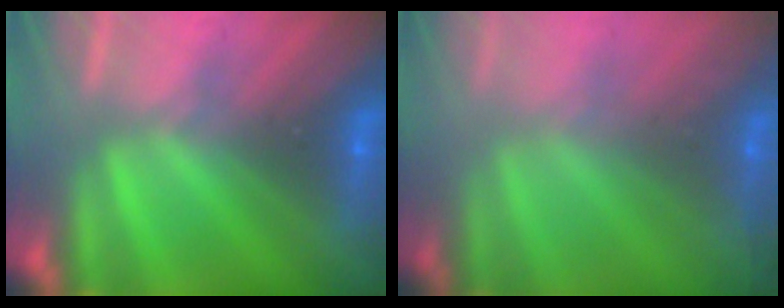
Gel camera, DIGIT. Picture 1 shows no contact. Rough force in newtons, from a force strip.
{"total": 5.7}